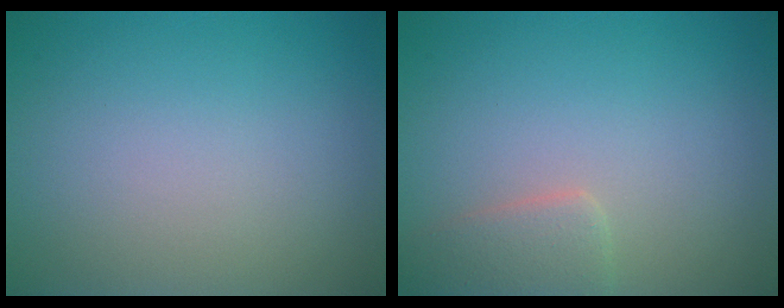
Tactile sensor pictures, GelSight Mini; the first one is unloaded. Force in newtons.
{"total": 2.4, "press": 2.4, "slide": 0.1}